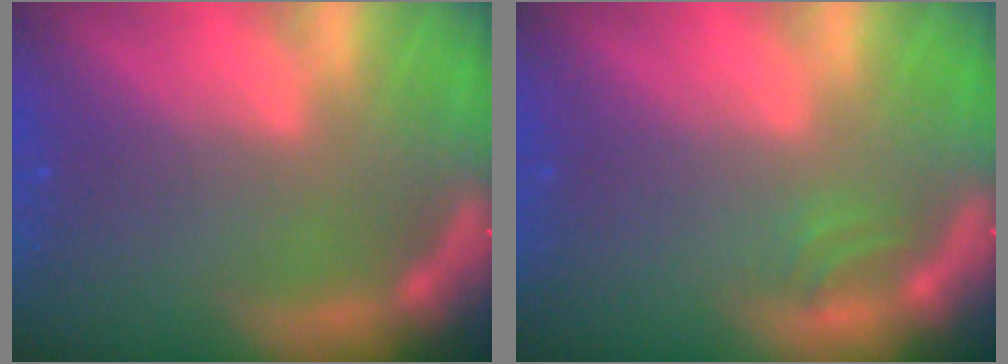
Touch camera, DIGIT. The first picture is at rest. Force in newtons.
{"total": 0.9}